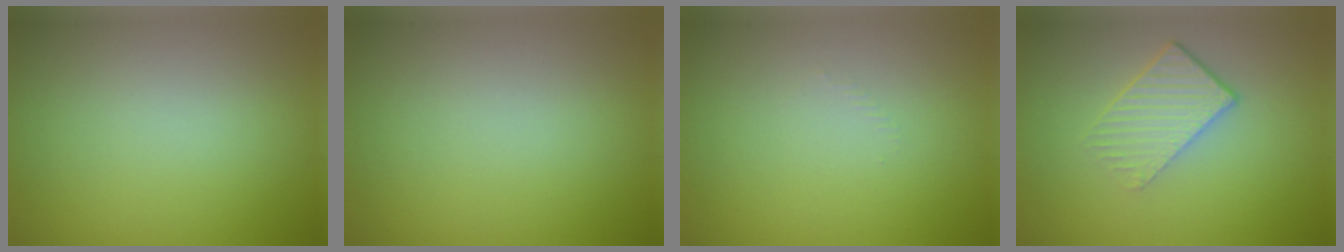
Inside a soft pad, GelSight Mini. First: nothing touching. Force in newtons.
{"total": 0.0}
{"total": 0.5, "press": 0.5, "slide": 0.2}
{"total": 3.7, "press": 2.6, "slide": 2.6}